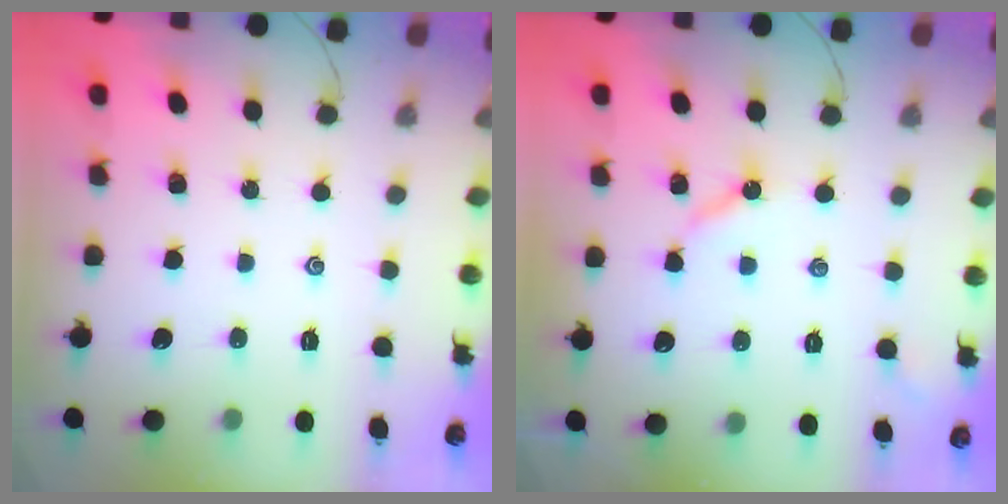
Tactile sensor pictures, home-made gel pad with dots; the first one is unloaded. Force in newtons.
{"total": 3.8, "press": 3.8, "slide": 0.5}